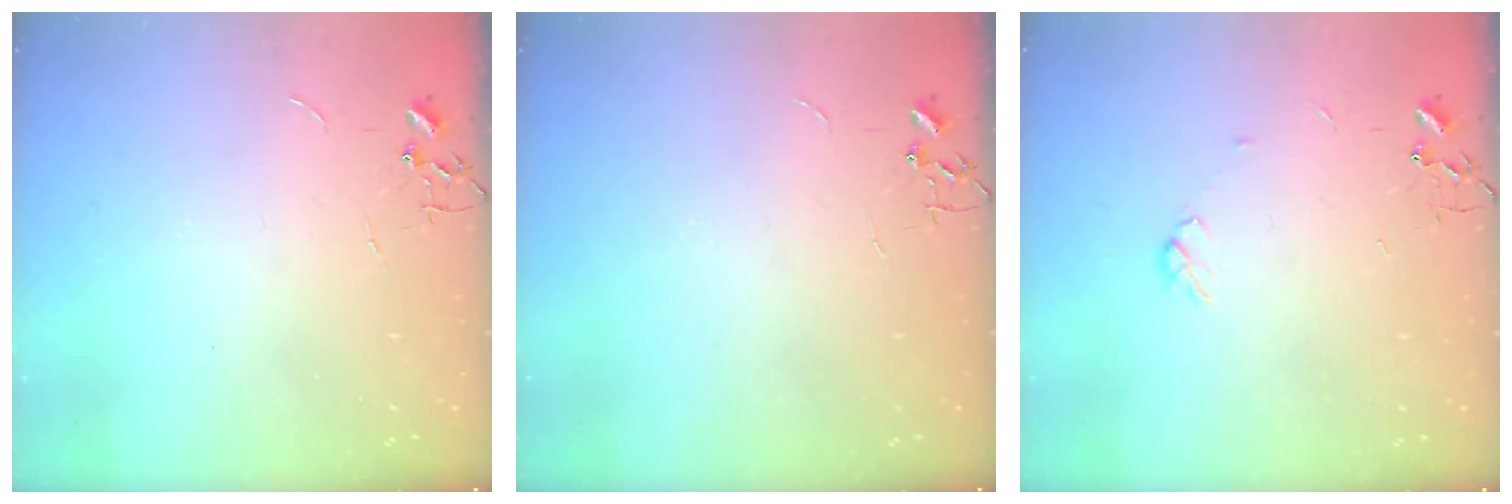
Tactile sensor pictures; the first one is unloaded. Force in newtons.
{"total": 0.0}
{"total": 2.9, "press": 2.8, "slide": 0.5}